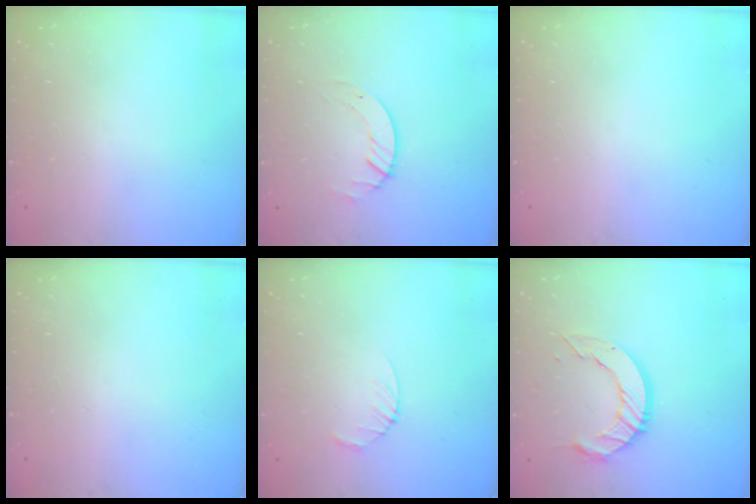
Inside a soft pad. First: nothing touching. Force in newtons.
{"total": 2.7, "press": 2.7, "slide": 0.3}
{"total": 0.0}
{"total": 0.0}
{"total": 3.2, "press": 3.1, "slide": 0.4}
{"total": 11.2, "press": 11.1, "slide": 0.9}